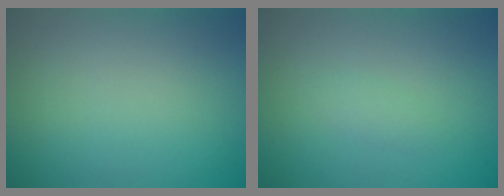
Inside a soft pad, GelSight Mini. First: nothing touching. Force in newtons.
{"total": 0.9, "press": 0.9, "slide": 0.1}